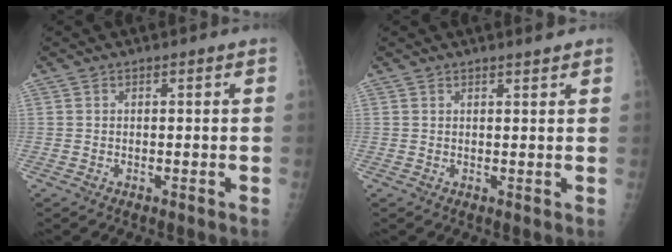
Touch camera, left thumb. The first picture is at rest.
{"total": 1.6, "force": [1.4, 0.2, 0.8], "torque": [-0.009, -0.008, 0.020]}